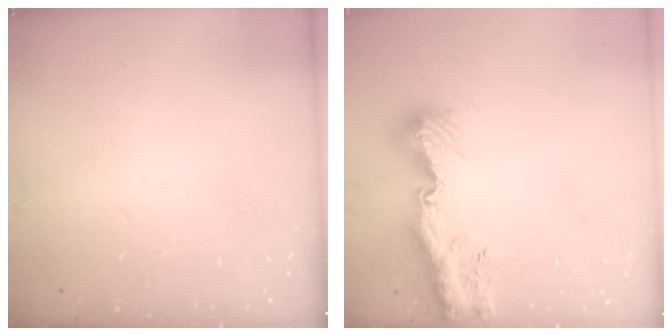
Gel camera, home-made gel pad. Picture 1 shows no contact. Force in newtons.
{"total": 12.2, "press": 12.1, "slide": 0.8}